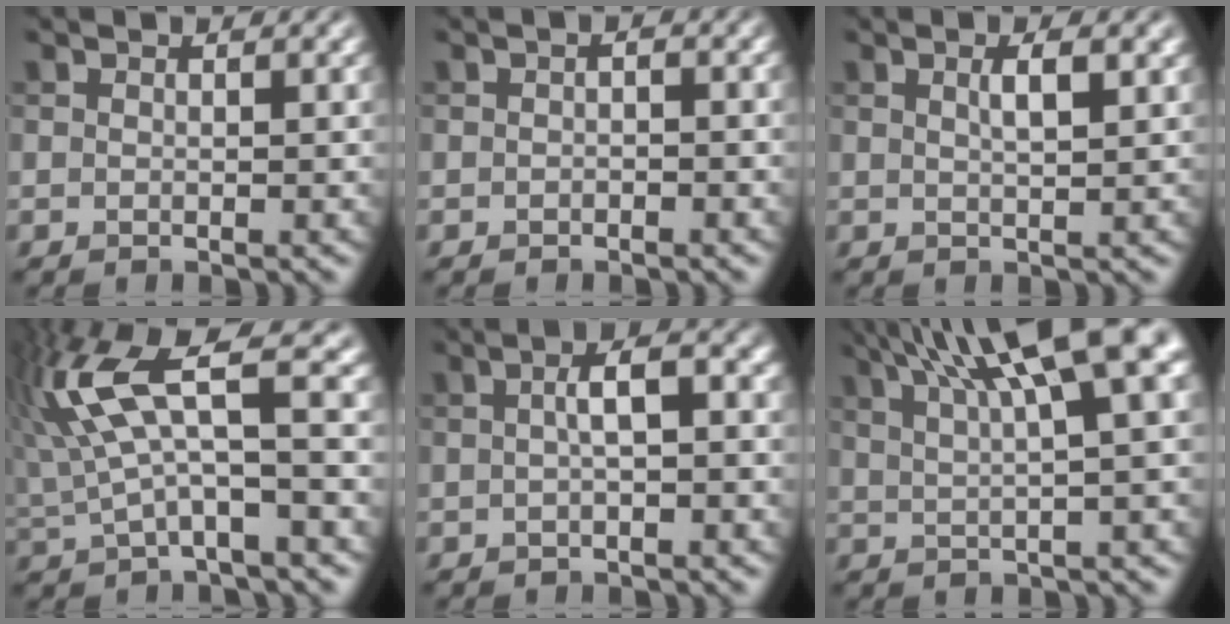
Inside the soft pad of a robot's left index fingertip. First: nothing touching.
{"total": 0.7, "force": [-0.4, 0.3, 0.5], "torque": [-0.008, 0.003, -0.008]}
{"total": 2.3, "force": [0.8, 0.6, 2.1], "torque": [-0.029, 0.006, 0.011]}
{"total": 8.4, "force": [2.1, 2.2, 7.9], "torque": [-0.179, 0.018, 0.037]}
{"total": 3.1, "force": [-0.1, 0.8, 3.0], "torque": [-0.055, 0.011, -0.004]}
{"total": 12.1, "force": [5.8, 3.0, 10.2], "torque": [-0.121, 0.034, 0.079]}